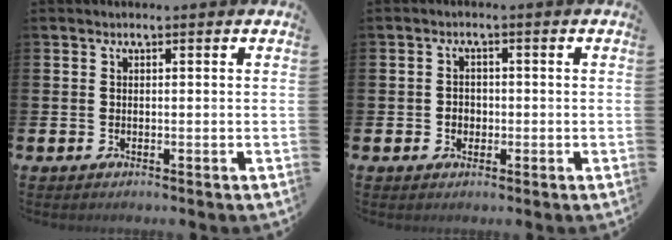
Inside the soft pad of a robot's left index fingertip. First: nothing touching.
{"total": 1.9, "force": [-0.4, 1.7, 0.6], "torque": [-0.003, 0.002, -0.014]}